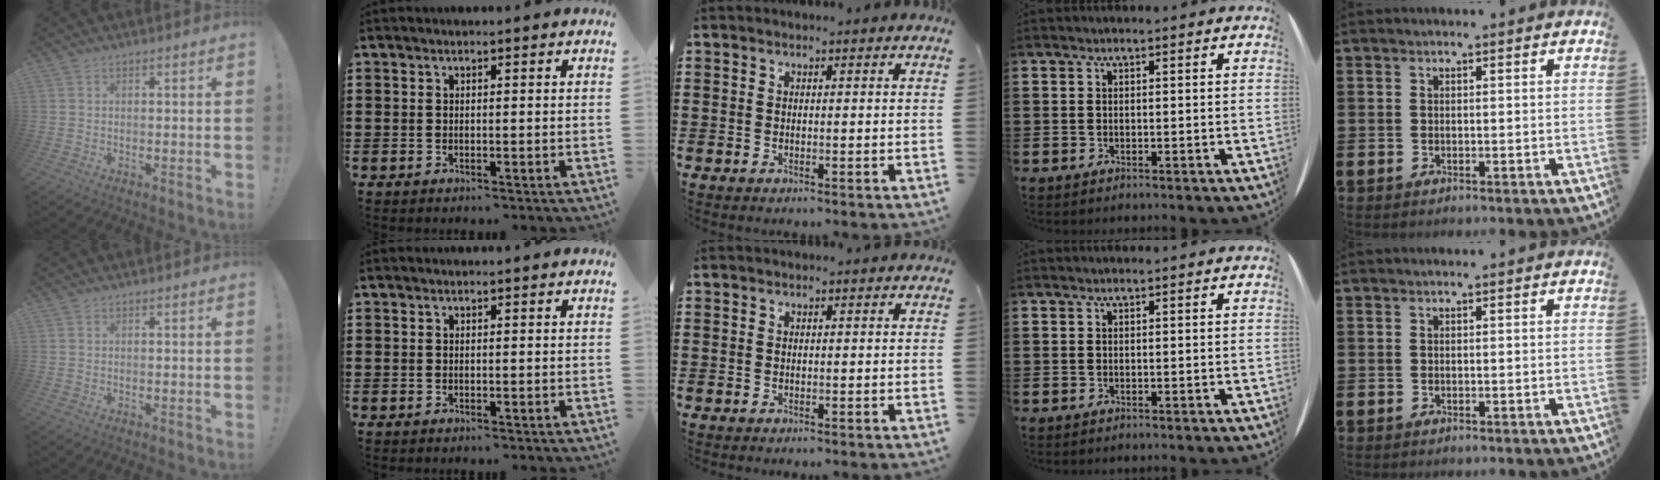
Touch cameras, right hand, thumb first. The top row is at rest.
{}